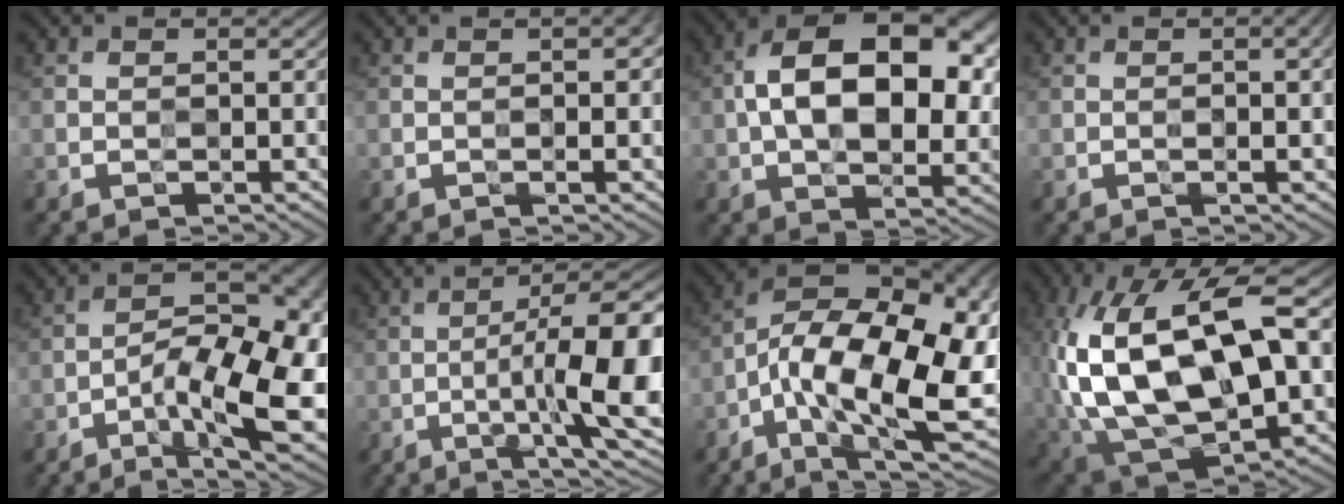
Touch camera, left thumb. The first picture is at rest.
{"total": 4.0, "force": [0.0, 0.8, 3.9], "torque": [-0.052, 0.007, -0.003]}
{"total": 16.0, "force": [2.0, 9.3, 12.8], "torque": [-0.203, 0.013, 0.028]}
{"total": 4.5, "force": [-0.2, 0.9, 4.4], "torque": [-0.061, 0.004, -0.002]}
{"total": 15.5, "force": [-5.9, 5.7, 13.2], "torque": [-0.195, -0.003, -0.099]}
{"total": 17.3, "force": [-2.9, 4.6, 16.4], "torque": [-0.218, -0.008, -0.036]}
{"total": 19.8, "force": [-4.5, 8.8, 17.2], "torque": [-0.290, -0.014, -0.074]}
{"total": 20.6, "force": [1.8, 11.0, 17.3], "torque": [-0.385, 0.002, 0.040]}